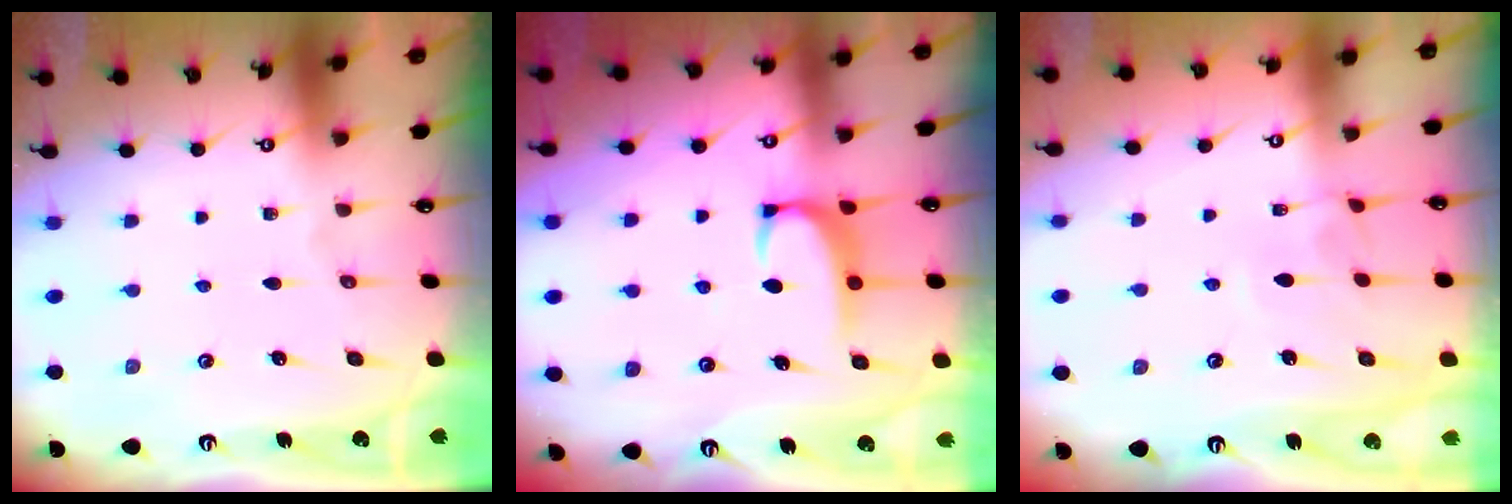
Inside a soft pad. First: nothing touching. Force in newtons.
{"total": 2.3, "press": 2.2, "slide": 0.6}
{"total": 3.0, "press": 3.0, "slide": 0.3}